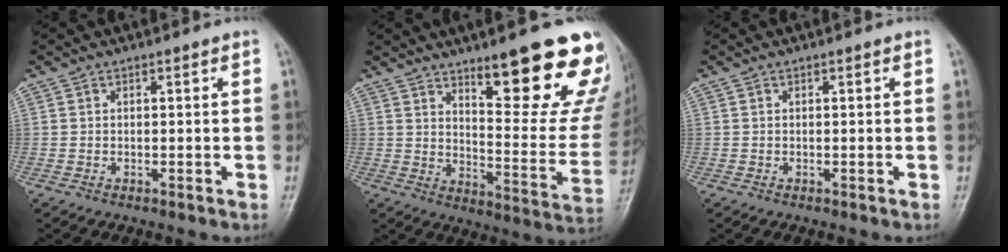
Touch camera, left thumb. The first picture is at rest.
{"total": 21.5, "force": [13.1, 5.4, 16.2], "torque": [-0.168, -0.088, 0.190]}
{"total": 0.0}